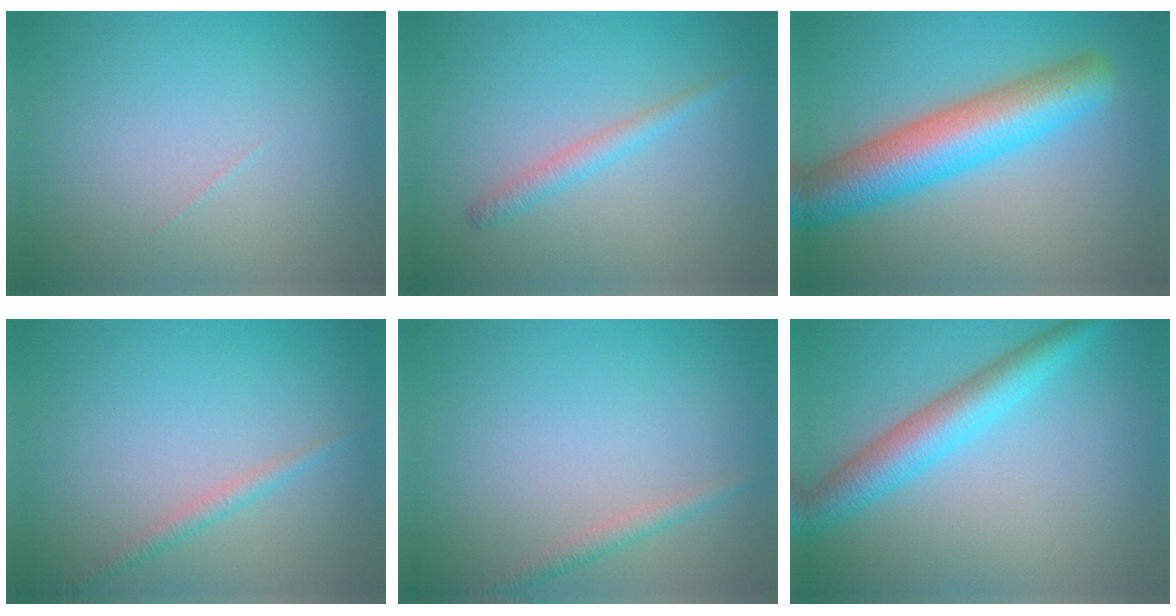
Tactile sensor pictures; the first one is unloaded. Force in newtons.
{"total": 1.7, "press": 1.7, "slide": 0.1}
{"total": 8.4, "press": 8.4, "slide": 0.3}
{"total": 1.4, "press": 1.4, "slide": 0.0}
{"total": 1.5, "press": 1.5, "slide": 0.0}
{"total": 4.9, "press": 4.9, "slide": 0.1}